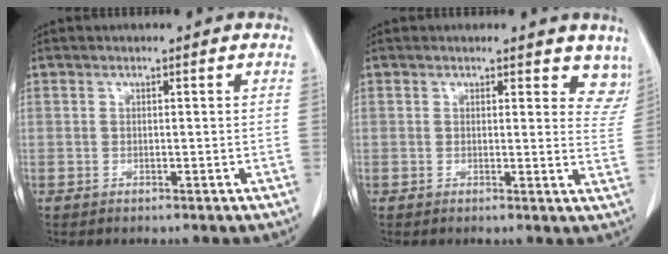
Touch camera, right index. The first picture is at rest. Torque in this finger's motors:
{"motor_torque": [-0.26, 0.17, -0.02, -0.01]}